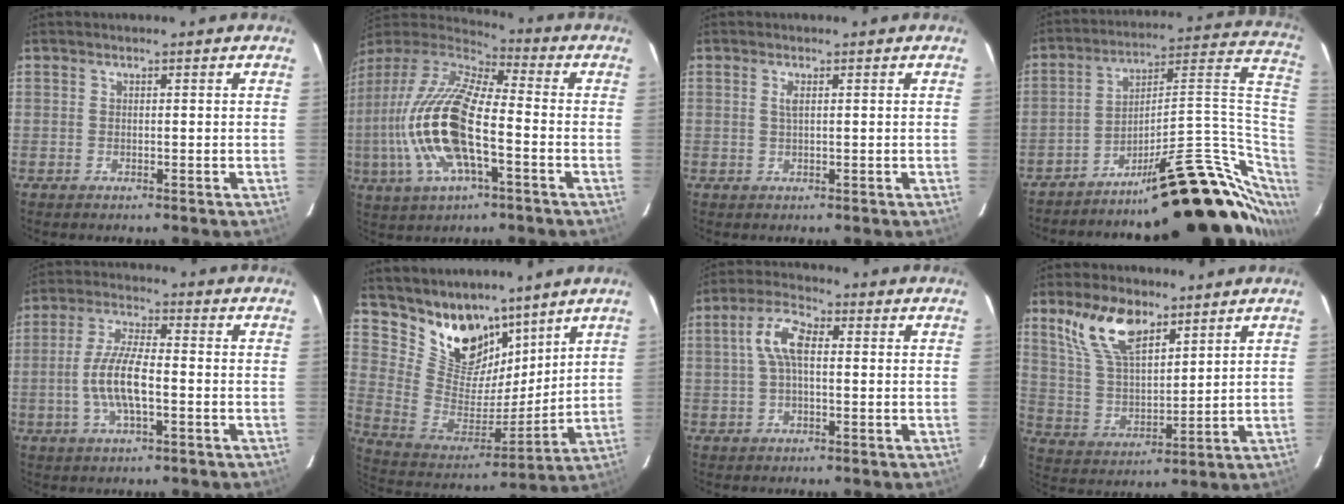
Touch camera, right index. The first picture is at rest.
{"total": 20.9, "force": [-4.5, 7.1, 19.2], "torque": [-0.385, -0.016, -0.093]}
{"total": 1.2, "force": [0.4, 0.3, 1.1], "torque": [-0.023, 0.002, 0.007]}
{"total": 23.2, "force": [-9.8, 7.8, 19.5], "torque": [-0.231, 0.047, -0.135]}
{"total": 8.8, "force": [-2.1, 2.5, 8.2], "torque": [-0.168, 0.001, -0.042]}
{"total": 16.8, "force": [12.1, 9.8, 6.2], "torque": [-0.145, 0.005, 0.237]}
{"total": 6.8, "force": [0.7, 3.0, 6.0], "torque": [-0.125, 0.020, 0.011]}
{"total": 12.2, "force": [7.7, 5.6, 7.7], "torque": [-0.150, 0.016, 0.159]}